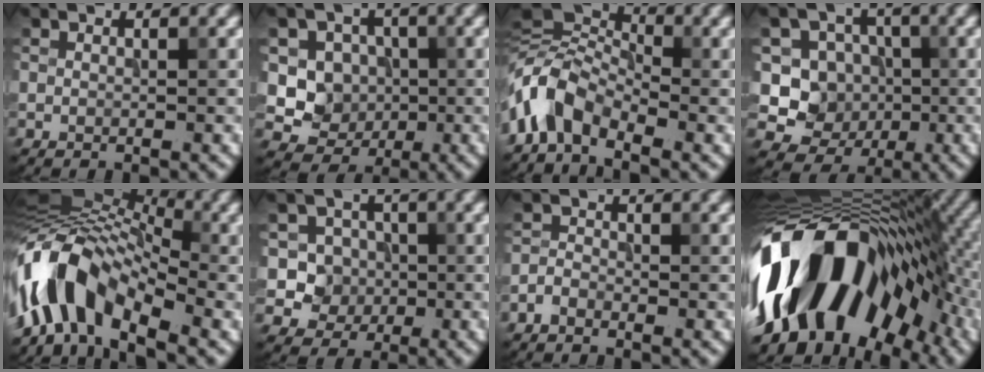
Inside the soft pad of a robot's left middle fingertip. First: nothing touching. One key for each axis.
{"total": 5.4, "fx": 0.0, "fy": 5.0, "fz": 2.0, "tx": -0.009, "ty": -0.004, "tz": -0.019}
{"total": 5.8, "fx": -2.6, "fy": 3.3, "fz": 4.0, "tx": -0.086, "ty": 0.013, "tz": -0.071}
{"total": 6.9, "fx": -0.7, "fy": 6.4, "fz": 2.4, "tx": -0.017, "ty": -0.004, "tz": -0.037}
{"total": 9.5, "fx": -4.4, "fy": 5.0, "fz": 6.8, "tx": -0.120, "ty": 0.023, "tz": -0.100}
{"total": 3.9, "fx": -0.4, "fy": 3.7, "fz": 1.2, "tx": -0.003, "ty": -0.002, "tz": -0.026}
{"total": 1.4, "fx": -1.2, "fy": 0.5, "fz": 0.3, "tx": -0.005, "ty": 0.005, "tz": -0.031}
{"total": 18.5, "fx": -5.2, "fy": 11.1, "fz": 13.9, "tx": -0.237, "ty": 0.008, "tz": -0.103}